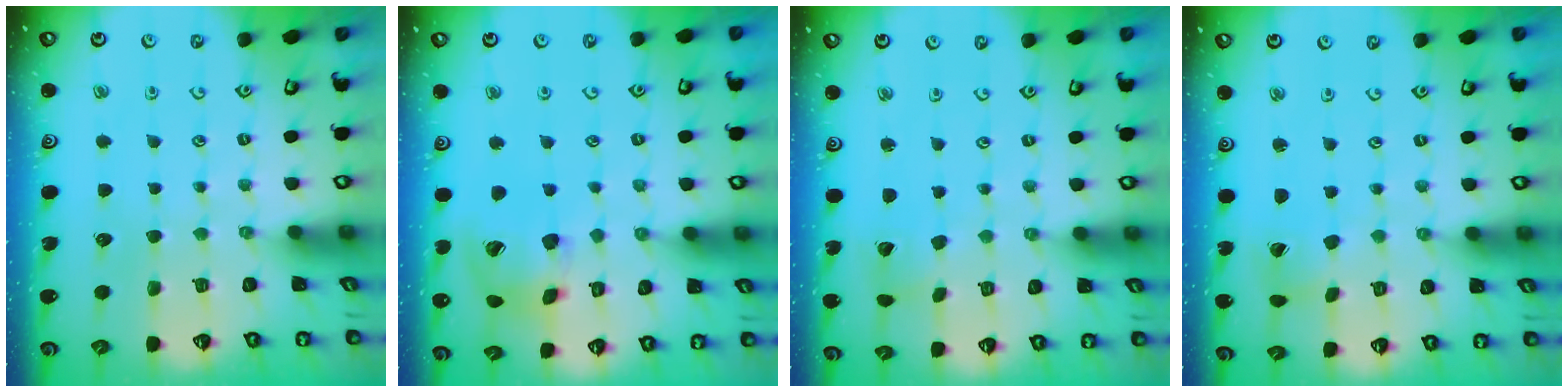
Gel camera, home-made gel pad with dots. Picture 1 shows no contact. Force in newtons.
{"total": 16.6, "press": 16.4, "slide": 2.8}
{"total": 2.5, "press": 2.5, "slide": 0.4}
{"total": 2.9, "press": 2.8, "slide": 0.4}